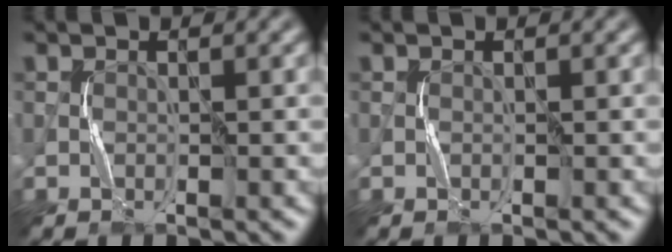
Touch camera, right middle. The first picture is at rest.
{"total": 0.0}